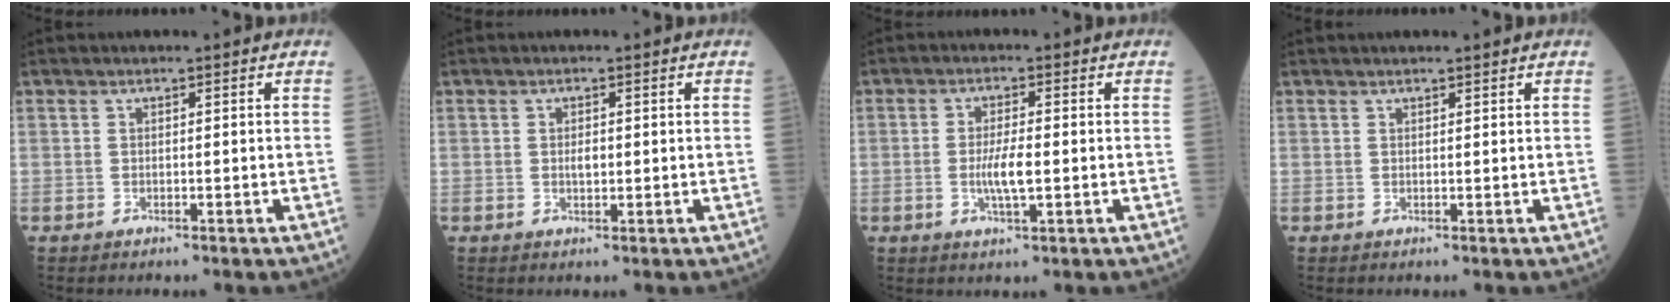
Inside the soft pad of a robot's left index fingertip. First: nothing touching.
{"total": 1.2, "force": [0.1, 0.6, 1.0], "torque": [-0.011, 0.001, 0.003]}
{"total": 4.2, "force": [-0.6, 0.7, 4.1], "torque": [-0.076, -0.005, -0.011]}
{"total": 2.1, "force": [1.9, 0.1, 0.8], "torque": [-0.002, 0.016, 0.026]}